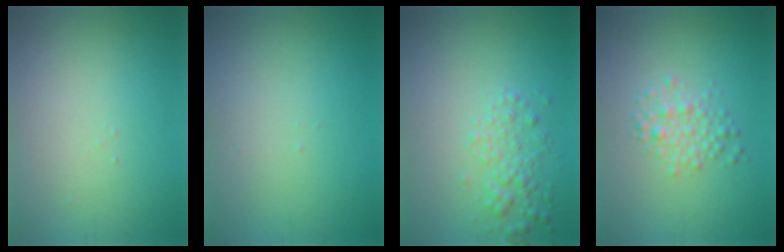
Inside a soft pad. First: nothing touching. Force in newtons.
{"total": 0.0}
{"total": 2.3, "press": 2.3, "slide": 0.0}
{"total": 2.4, "press": 2.4, "slide": 0.1}